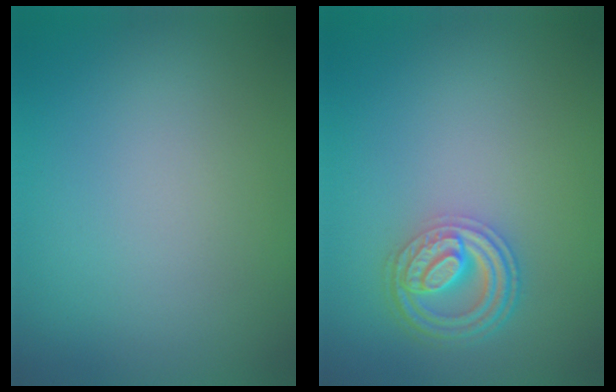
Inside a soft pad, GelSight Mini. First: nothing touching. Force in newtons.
{"total": 4.5, "press": 3.7, "slide": 2.5}